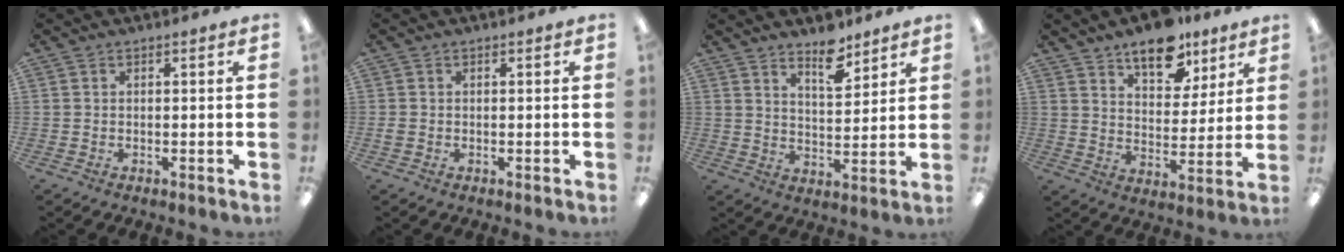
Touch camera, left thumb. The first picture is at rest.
{"total": 1.1, "force": [-0.2, 0.9, 0.5], "torque": [-0.009, 0.003, -0.005]}
{"total": 8.1, "force": [6.4, 3.3, 3.7], "torque": [-0.034, -0.048, 0.108]}
{"total": 12.5, "force": [9.5, 6.0, 5.6], "torque": [-0.067, -0.056, 0.167]}